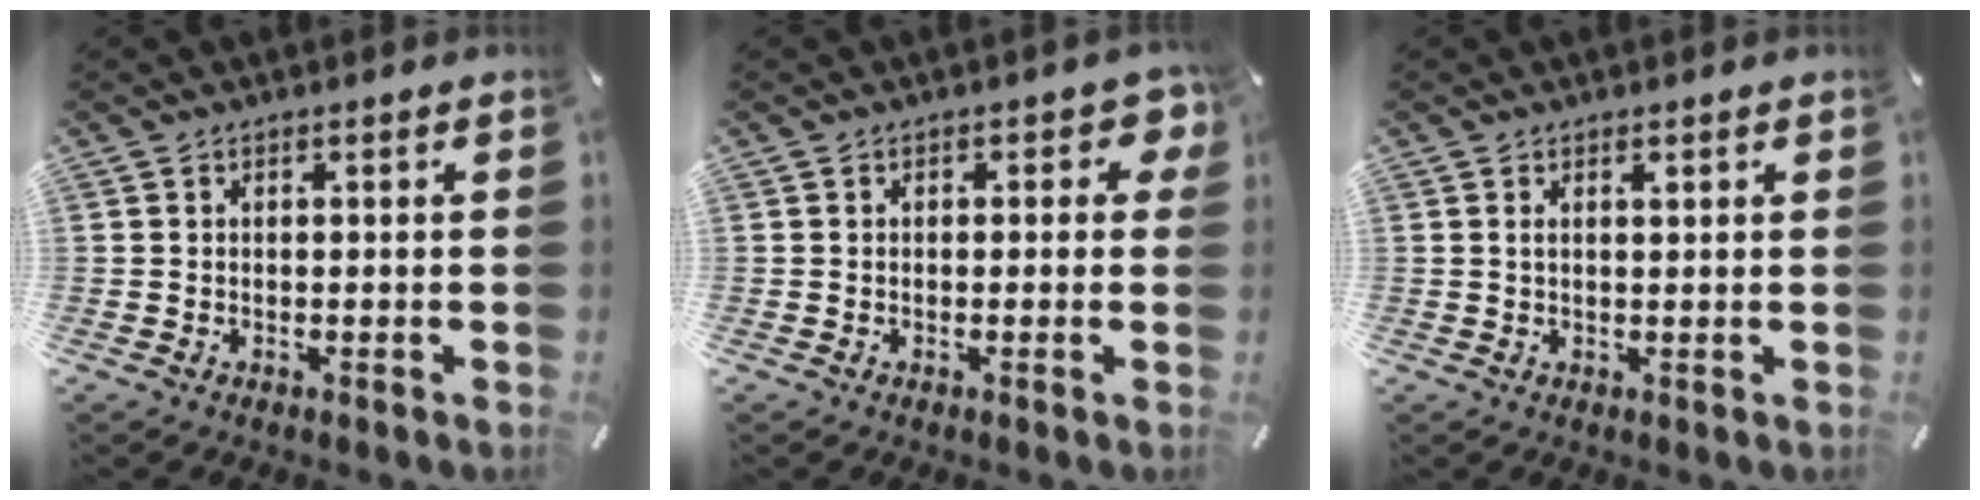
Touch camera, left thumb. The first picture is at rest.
{"total": 3.6, "force": [0.9, 2.1, 2.8], "torque": [-0.025, -0.002, 0.007]}
{"total": 1.4, "force": [0.6, 0.3, 1.2], "torque": [-0.024, 0.000, 0.010]}